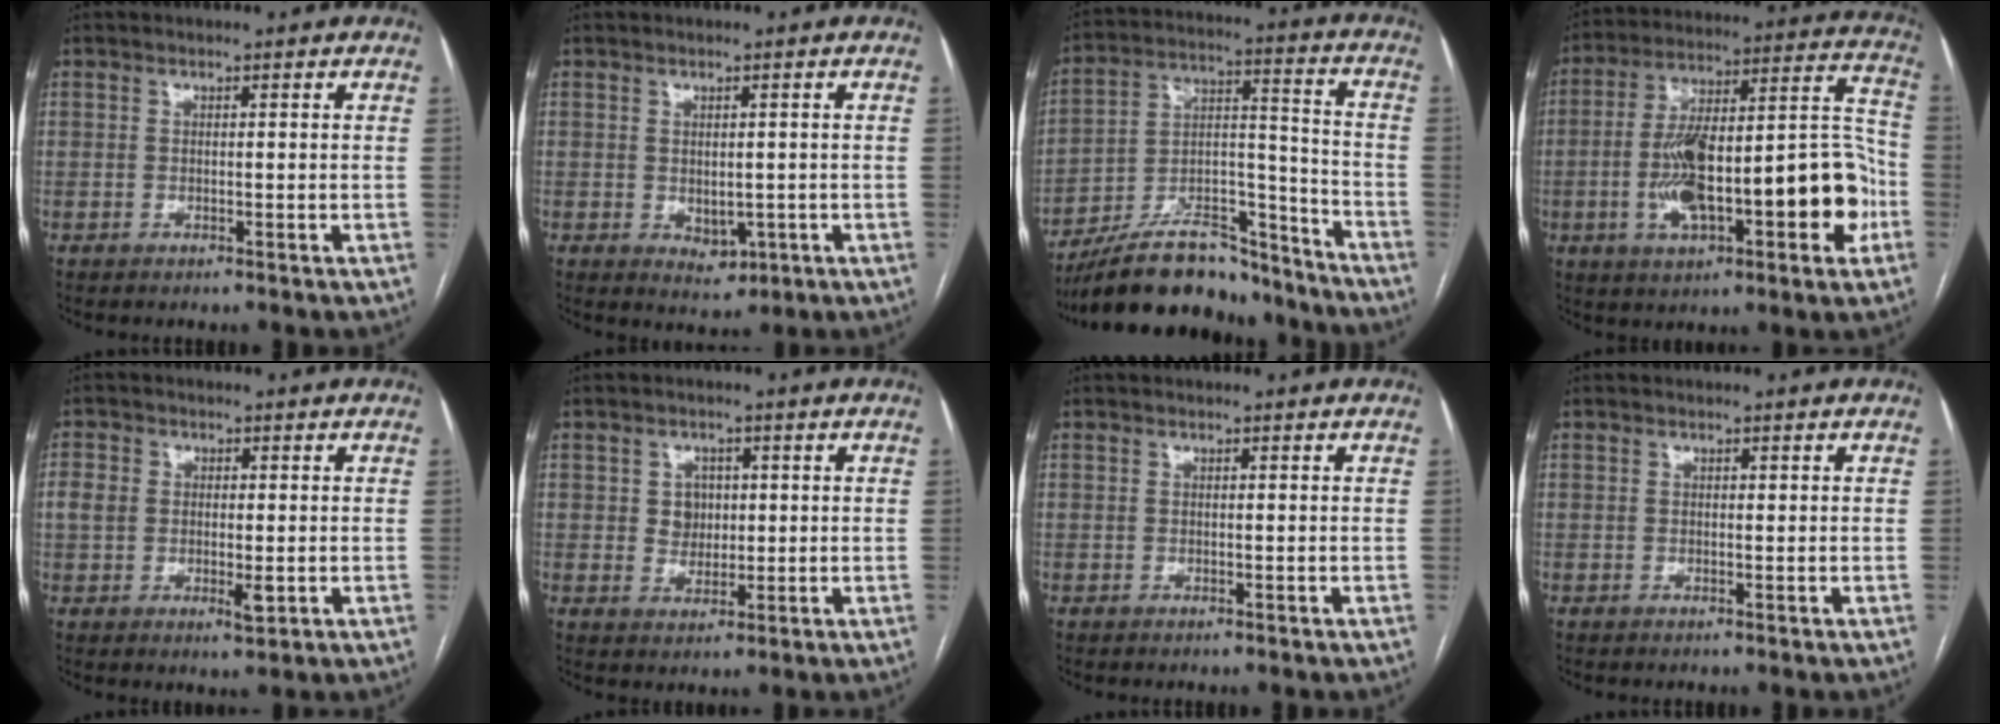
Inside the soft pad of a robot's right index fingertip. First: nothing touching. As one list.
[{"total": 3.1, "force": [-0.7, 2.0, 2.2], "torque": [-0.028, -0.005, 0.003]}, {"total": 19.3, "force": [-17.0, 5.6, 7.2], "torque": [-0.133, 0.032, -0.285]}, {"total": 23.3, "force": [-5.6, 6.3, 21.7], "torque": [-0.314, 0.039, -0.075]}, {"total": 5.3, "force": [-0.4, 3.2, 4.2], "torque": [-0.074, 0.000, -0.003]}, {"total": 3.3, "force": [0.5, 2.9, 1.4], "torque": [-0.018, 0.007, 0.013]}, {"total": 0.0}, {"total": 0.0}]